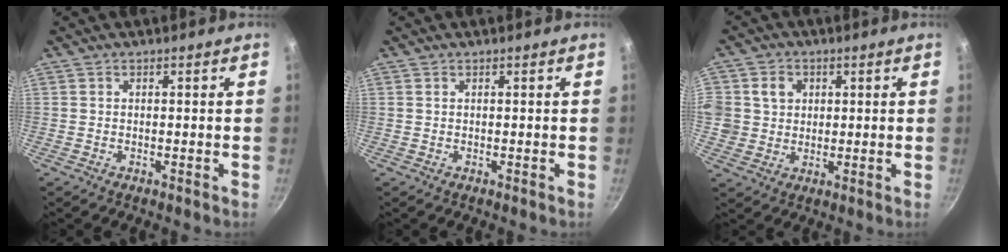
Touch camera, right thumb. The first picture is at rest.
{"total": 0.0}
{"total": 7.5, "force": [1.5, 6.9, 2.4], "torque": [-0.021, 0.001, 0.024]}